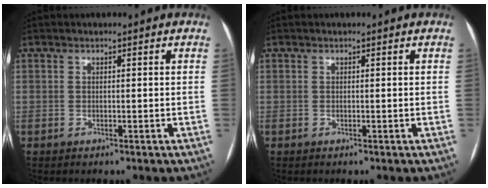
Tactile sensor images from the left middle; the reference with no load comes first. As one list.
[{"total": 0.0}]